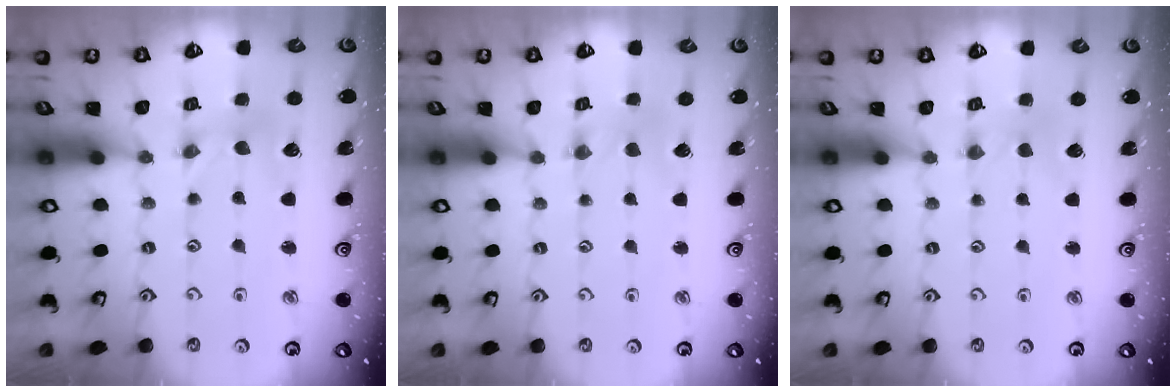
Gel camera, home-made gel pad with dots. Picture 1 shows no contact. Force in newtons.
{"total": 0.7, "press": 0.7, "slide": 0.2}
{"total": 0.5, "press": 0.5, "slide": 0.2}